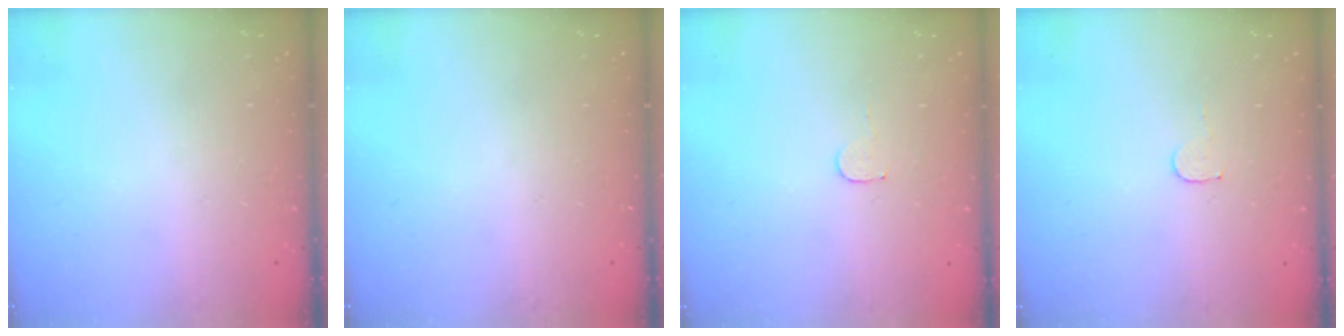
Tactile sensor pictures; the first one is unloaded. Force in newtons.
{"total": 0.0}
{"total": 3.7, "press": 3.7, "slide": 0.3}
{"total": 3.7, "press": 3.7, "slide": 0.3}